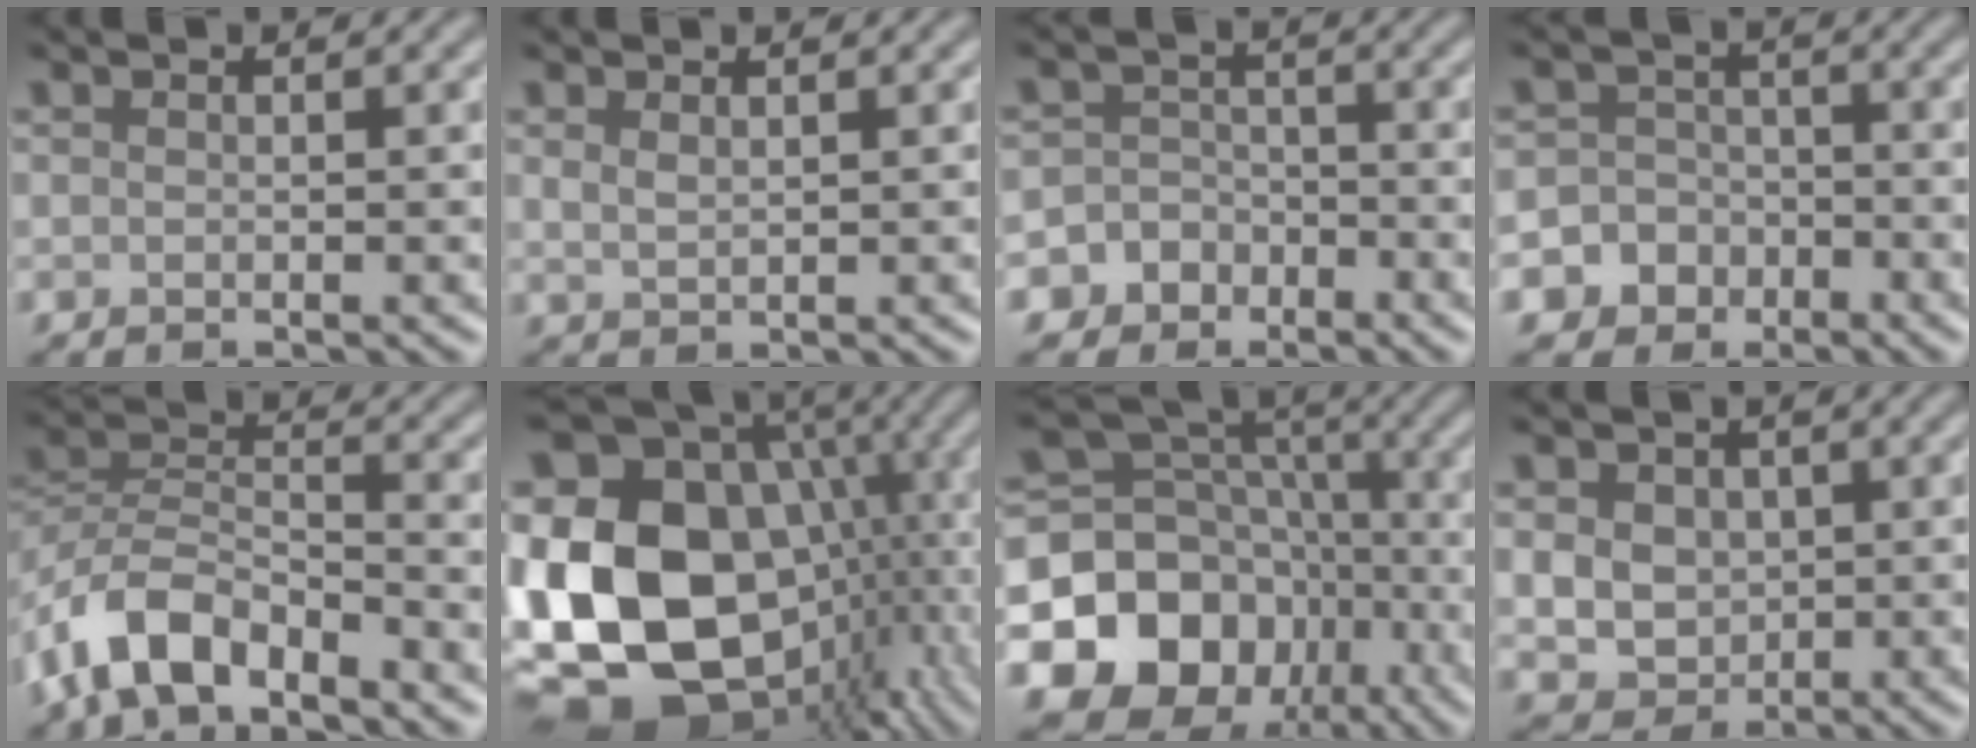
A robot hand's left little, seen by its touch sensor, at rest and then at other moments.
{"total": 1.2, "force": [0.8, 0.5, 0.8], "torque": [-0.020, -0.002, 0.020]}
{"total": 5.5, "force": [-3.3, 4.4, 0.3], "torque": [0.024, -0.005, -0.076]}
{"total": 7.2, "force": [-3.8, 6.1, 0.5], "torque": [0.002, -0.009, -0.084]}
{"total": 7.0, "force": [-5.0, 3.0, 3.8], "torque": [-0.062, 0.002, -0.102]}
{"total": 22.8, "force": [-3.1, 18.2, 13.4], "torque": [-0.264, -0.014, -0.060]}
{"total": 14.6, "force": [-6.3, 11.9, 5.6], "torque": [-0.115, -0.005, -0.118]}
{"total": 5.2, "force": [0.7, 4.5, 2.6], "torque": [-0.047, 0.011, 0.006]}